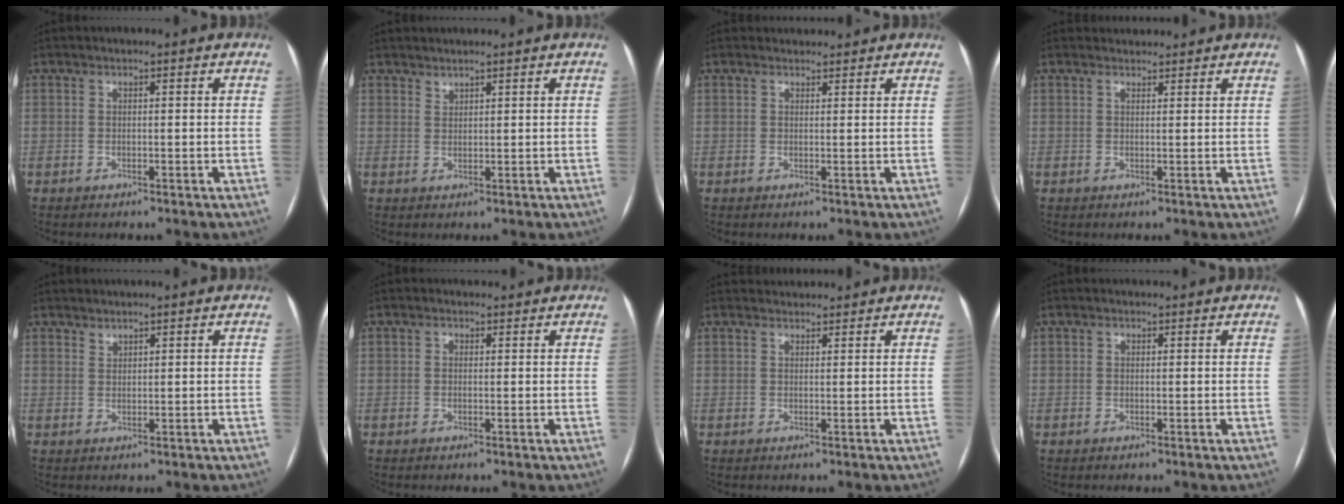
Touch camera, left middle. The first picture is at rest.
{"total": 1.2, "force": [1.2, 0.2, 0.1], "torque": [-0.003, 0.001, 0.024]}
{"total": 1.8, "force": [1.7, 0.7, -0.1], "torque": [0.001, 0.012, 0.025]}
{"total": 2.1, "force": [2.1, 0.5, -0.1], "torque": [-0.001, 0.017, 0.033]}
{"total": 1.1, "force": [1.0, 0.3, 0.1], "torque": [-0.003, 0.000, 0.021]}
{"total": 1.1, "force": [0.7, 0.8, 0.2], "torque": [-0.004, 0.009, 0.008]}
{"total": 2.5, "force": [2.5, 0.5, -0.1], "torque": [-0.001, 0.020, 0.041]}
{"total": 0.6, "force": [0.4, 0.4, 0.1], "torque": [-0.006, 0.004, 0.006]}